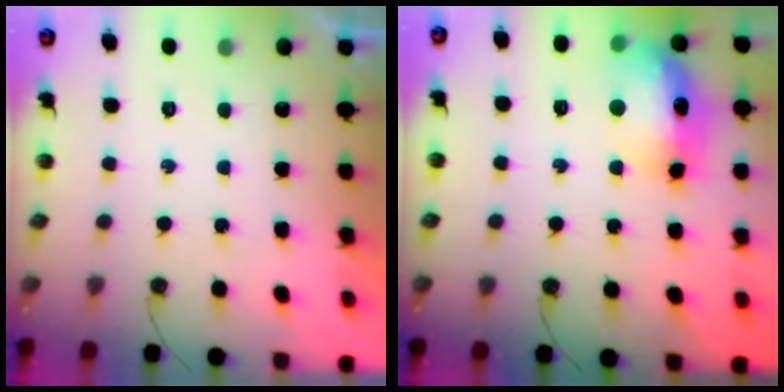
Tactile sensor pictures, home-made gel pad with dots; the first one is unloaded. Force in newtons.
{"total": 14.4, "press": 14.3, "slide": 1.1}